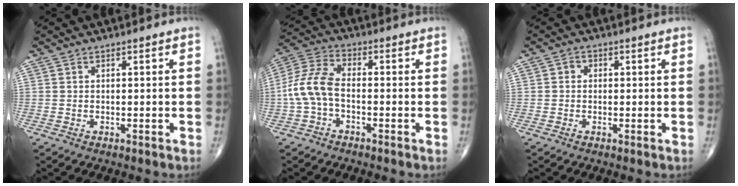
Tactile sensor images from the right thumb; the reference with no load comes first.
{"total": 8.7, "force": [-1.6, 4.9, 7.1], "torque": [-0.154, 0.028, -0.042]}
{"total": 1.6, "force": [0.1, 1.5, 0.7], "torque": [-0.001, 0.004, -0.003]}